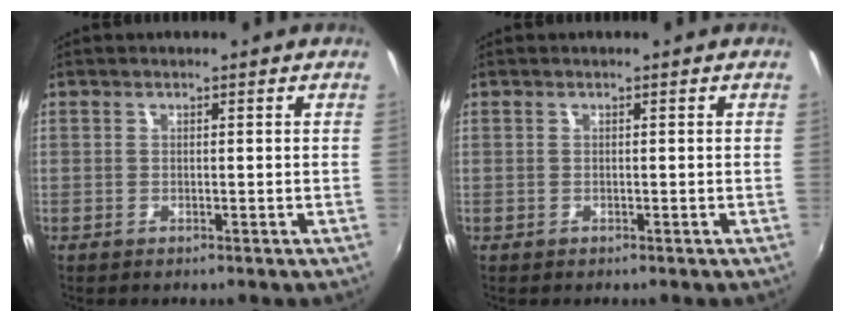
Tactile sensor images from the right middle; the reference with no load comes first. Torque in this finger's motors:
{"motor_torque": [0.04, -0.02, 0.03, 0.01]}